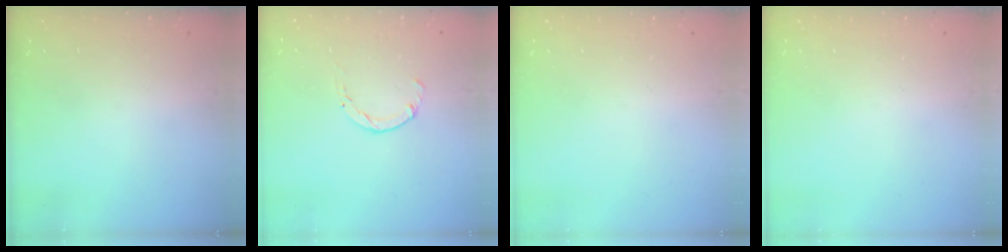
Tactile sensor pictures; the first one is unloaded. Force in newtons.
{"total": 0.0}
{"total": 0.0}
{"total": 0.0}